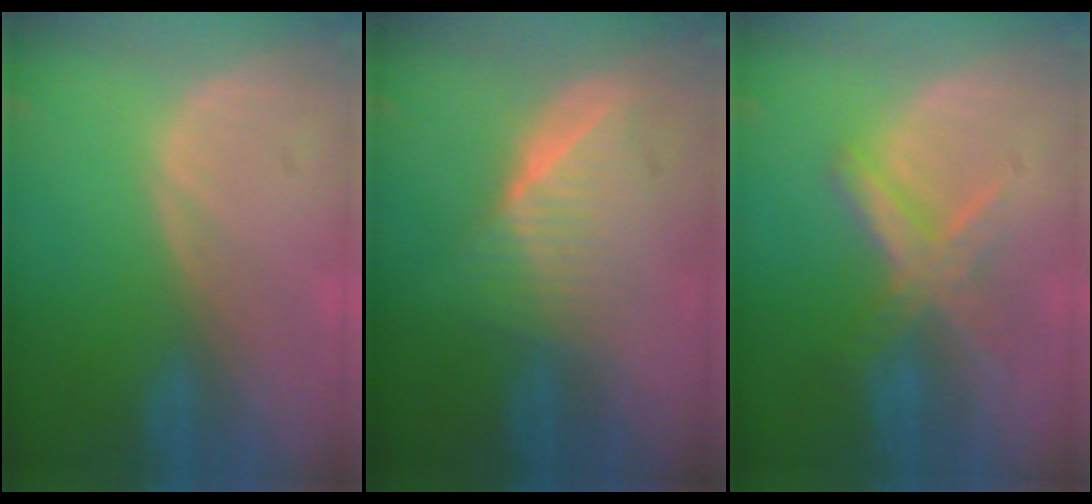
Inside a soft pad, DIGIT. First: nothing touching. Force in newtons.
{"total": 6.5, "press": 5.9, "slide": 2.7}
{"total": 7.1, "press": 6.2, "slide": 3.6}